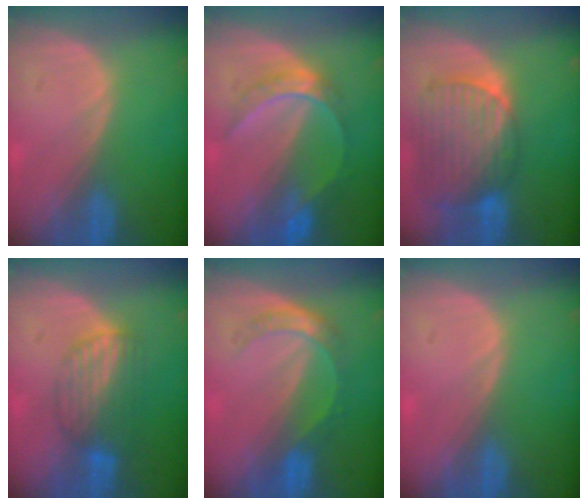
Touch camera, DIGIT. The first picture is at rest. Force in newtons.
{"total": 6.5, "press": 5.6, "slide": 3.4}
{"total": 10.5, "press": 8.9, "slide": 5.5}
{"total": 6.6, "press": 6.3, "slide": 2.0}
{"total": 5.4, "press": 4.7, "slide": 2.6}
{"total": 0.5, "press": 0.1, "slide": 0.5}